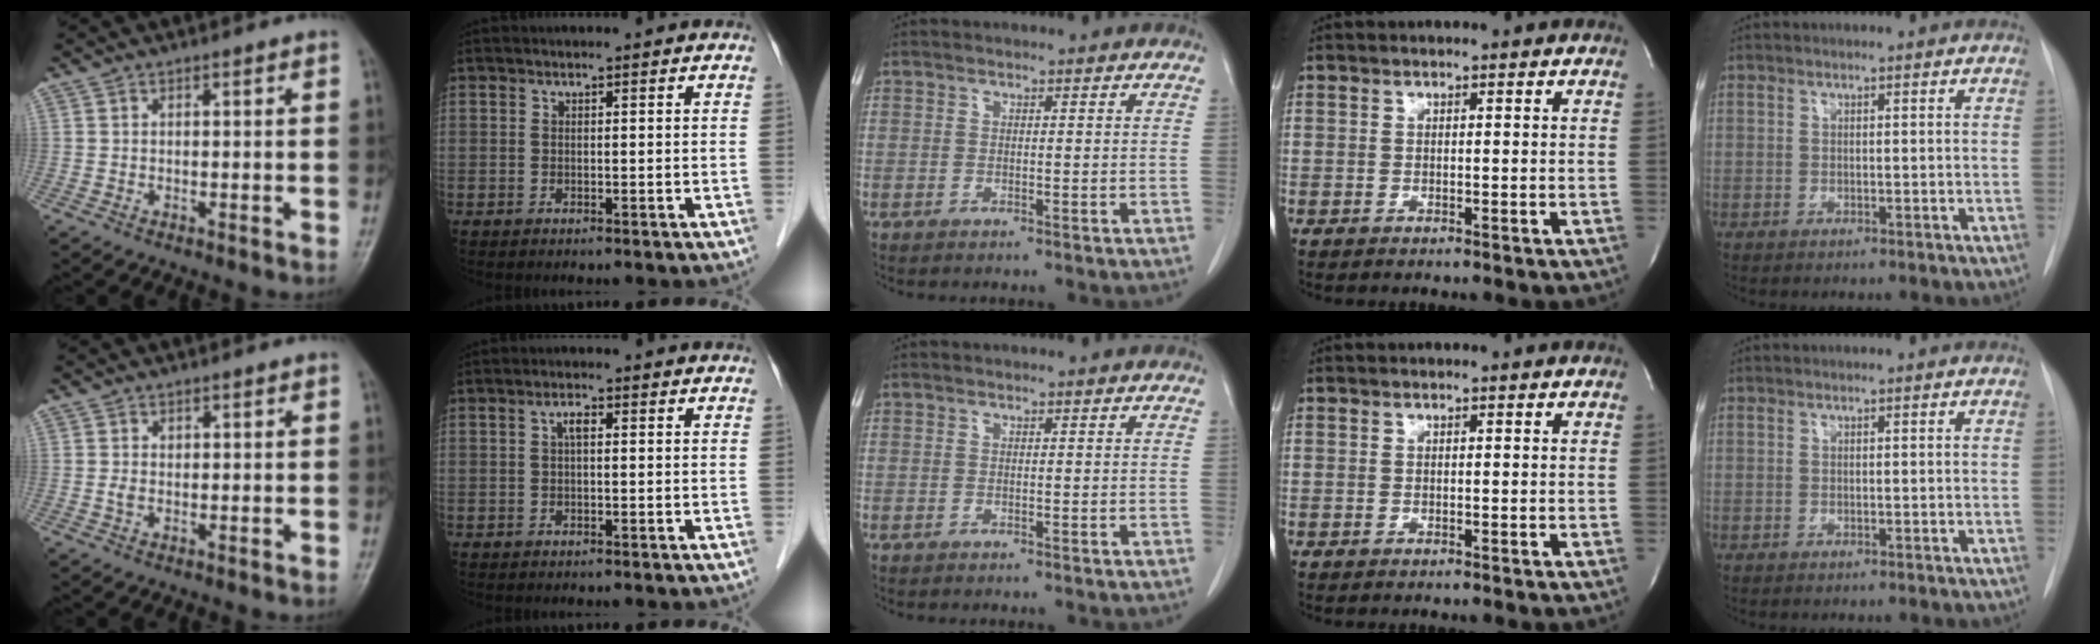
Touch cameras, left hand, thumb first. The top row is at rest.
{"thumb": {"total": 1.3, "force": [0.1, 0.9, 0.9], "torque": [-0.016, 0.001, 0.004]}, "index": {"total": 1.6, "force": [0.2, 0.5, 1.5], "torque": [-0.030, 0.004, 0.002]}}